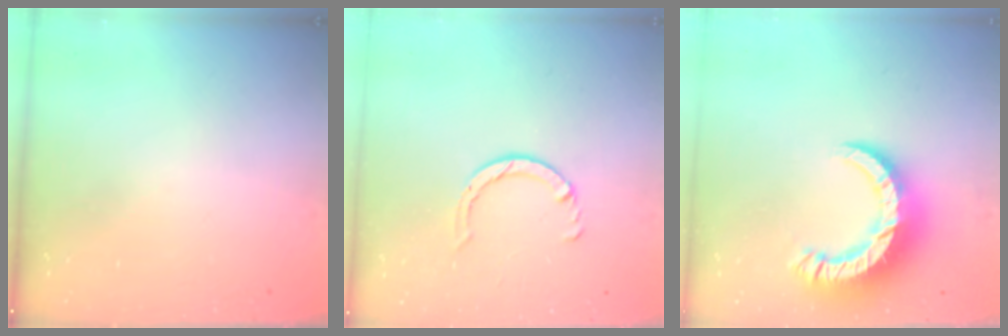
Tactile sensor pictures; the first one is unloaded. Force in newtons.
{"total": 3.6, "press": 3.5, "slide": 0.4}
{"total": 12.7, "press": 12.7, "slide": 1.2}